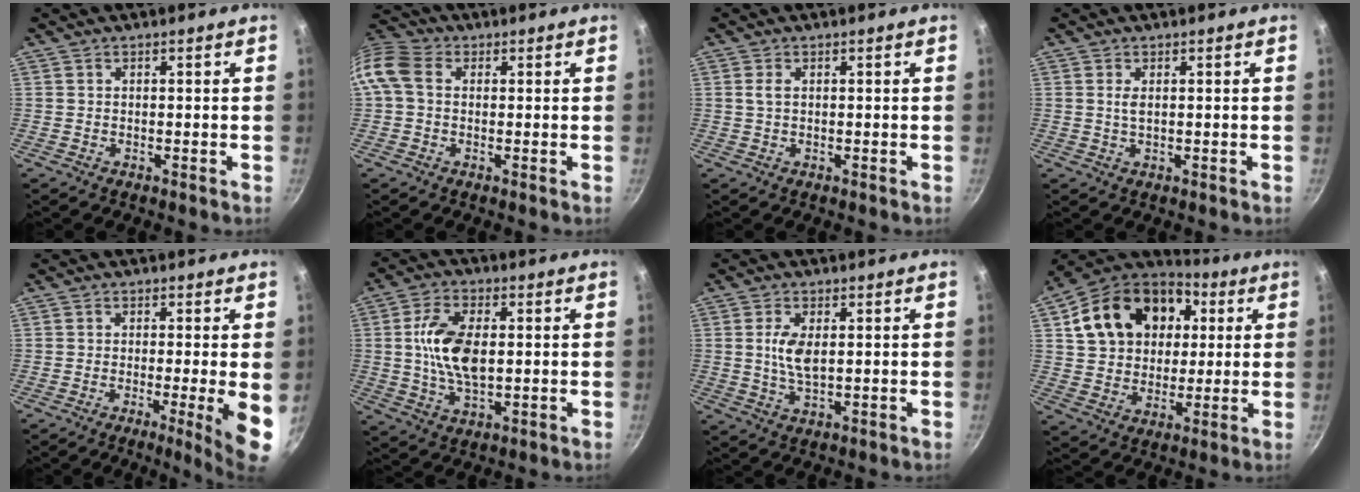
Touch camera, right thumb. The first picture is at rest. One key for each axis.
{"total": 10.0, "fx": 1.2, "fy": 7.6, "fz": 6.4, "tx": -0.142, "ty": 0.026, "tz": 0.008}
{"total": 1.4, "fx": 0.3, "fy": 0.7, "fz": 1.2, "tx": -0.024, "ty": 0.001, "tz": 0.005}
{"total": 1.6, "fx": 0.4, "fy": 0.7, "fz": 1.4, "tx": -0.030, "ty": -0.002, "tz": 0.007}
{"total": 7.8, "fx": -1.3, "fy": 0.4, "fz": 7.6, "tx": -0.101, "ty": -0.011, "tz": -0.017}
{"total": 11.1, "fx": 0.9, "fy": 5.9, "fz": 9.4, "tx": -0.172, "ty": 0.004, "tz": 0.017}
{"total": 5.4, "fx": 0.9, "fy": 2.5, "fz": 4.7, "tx": -0.094, "ty": -0.004, "tz": 0.018}
{"total": 21.5, "fx": 5.8, "fy": 16.2, "fz": 12.8, "tx": -0.203, "ty": 0.022, "tz": 0.095}